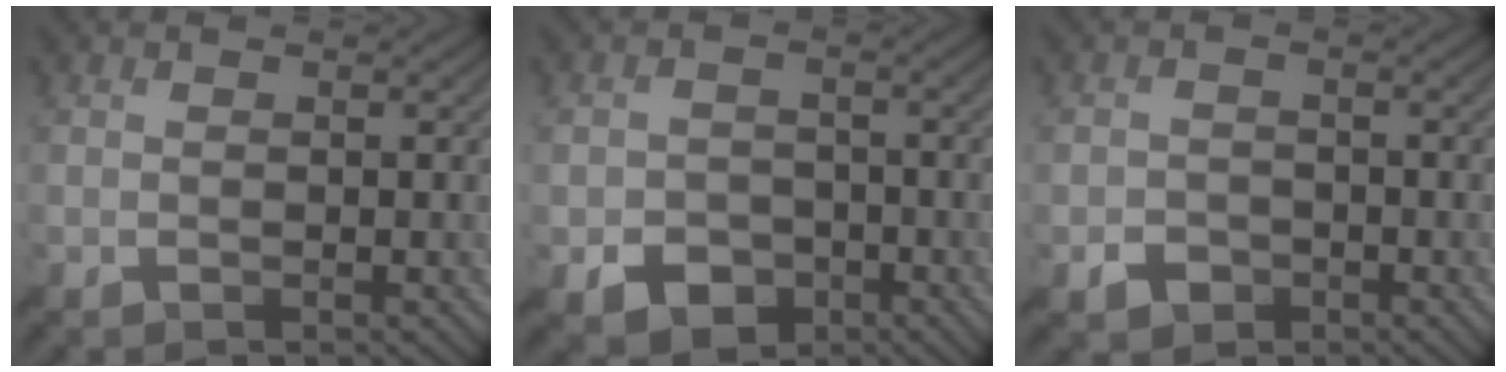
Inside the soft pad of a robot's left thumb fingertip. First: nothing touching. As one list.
[{"total": 4.9, "force": [-2.2, 3.9, 2.0], "torque": [-0.036, -0.006, -0.038]}, {"total": 2.5, "force": [-1.2, 2.0, 0.8], "torque": [-0.013, 0.001, -0.027]}]